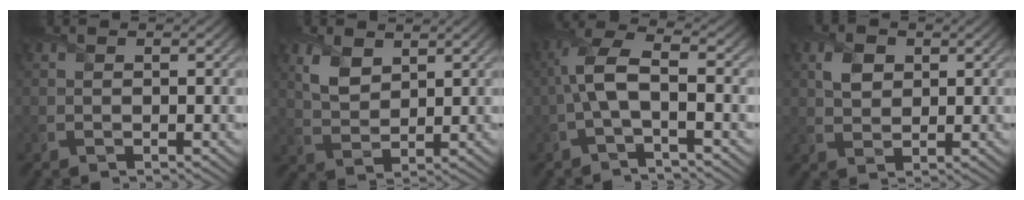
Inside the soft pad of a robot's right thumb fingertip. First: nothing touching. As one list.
[{"total": 4.6, "force": [2.5, 2.8, 2.6], "torque": [-0.071, -0.004, 0.052]}, {"total": 5.7, "force": [-0.8, 1.9, 5.3], "torque": [-0.125, 0.014, -0.023]}, {"total": 3.3, "force": [1.2, 2.4, 1.9], "torque": [-0.046, 0.003, 0.021]}]